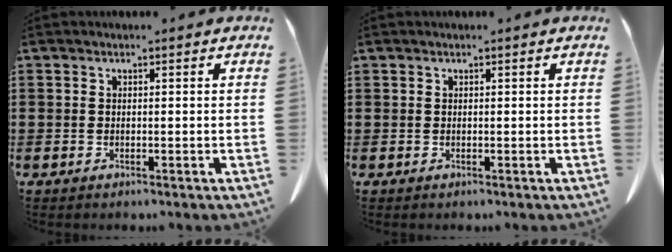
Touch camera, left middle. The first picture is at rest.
{"total": 0.0}